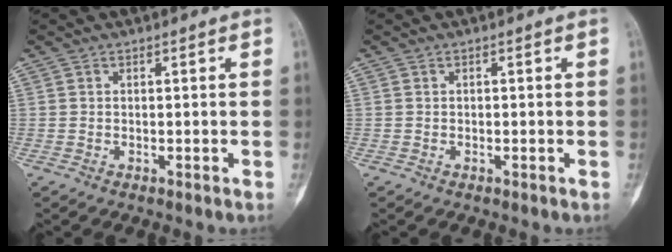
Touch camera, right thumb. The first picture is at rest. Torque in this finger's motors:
{"motor_torque": [-0.15, 0.02, -0.08, -0.18, -0.07]}